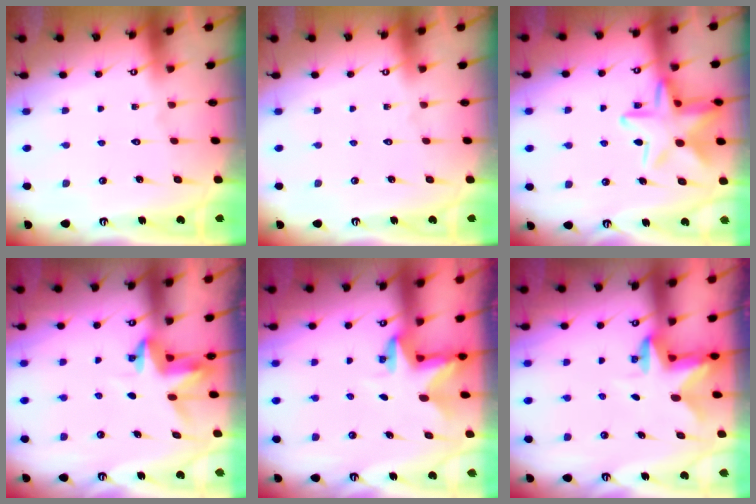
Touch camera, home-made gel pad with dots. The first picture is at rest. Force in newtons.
{"total": 0.0}
{"total": 16.1, "press": 16.0, "slide": 1.0}
{"total": 4.0, "press": 4.0, "slide": 0.3}
{"total": 2.8, "press": 2.8, "slide": 0.2}
{"total": 2.5, "press": 2.5, "slide": 0.5}